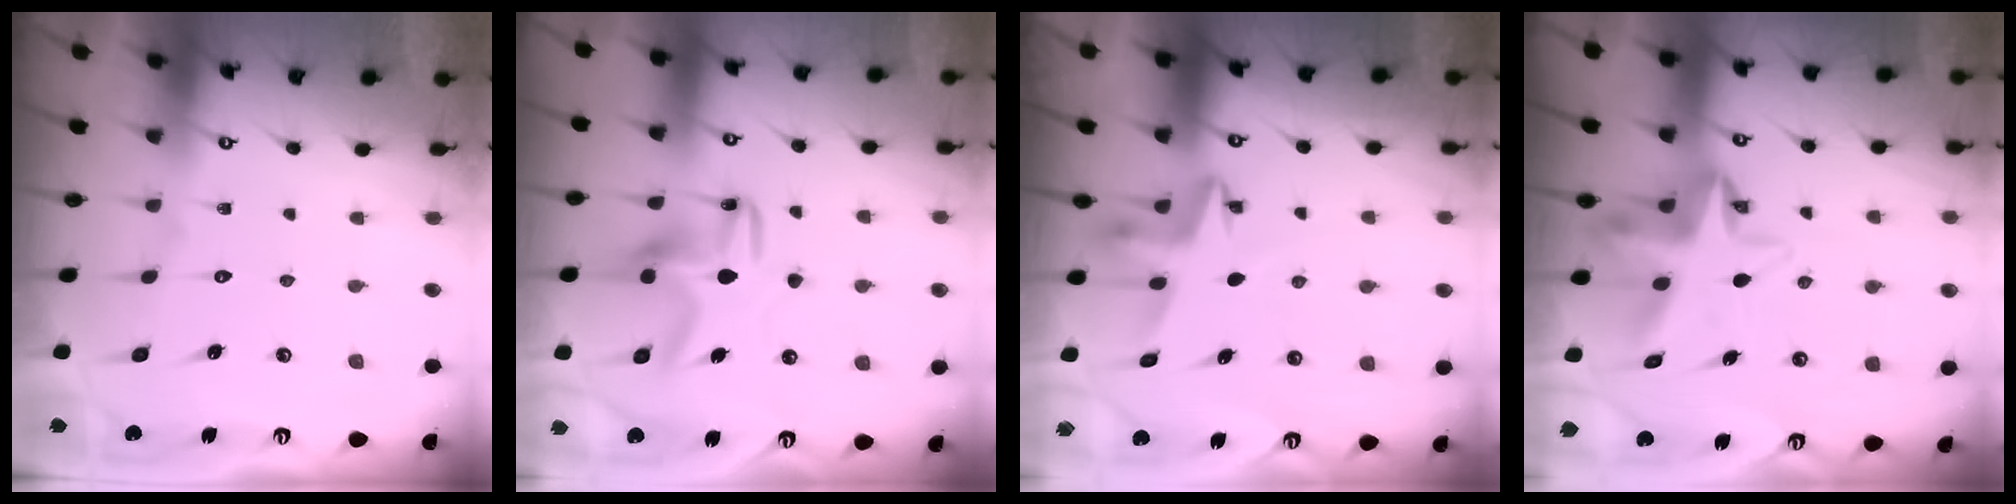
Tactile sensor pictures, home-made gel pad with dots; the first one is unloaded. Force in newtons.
{"total": 10.0, "press": 10.0, "slide": 0.4}
{"total": 5.8, "press": 5.8, "slide": 0.2}
{"total": 7.7, "press": 7.6, "slide": 1.2}